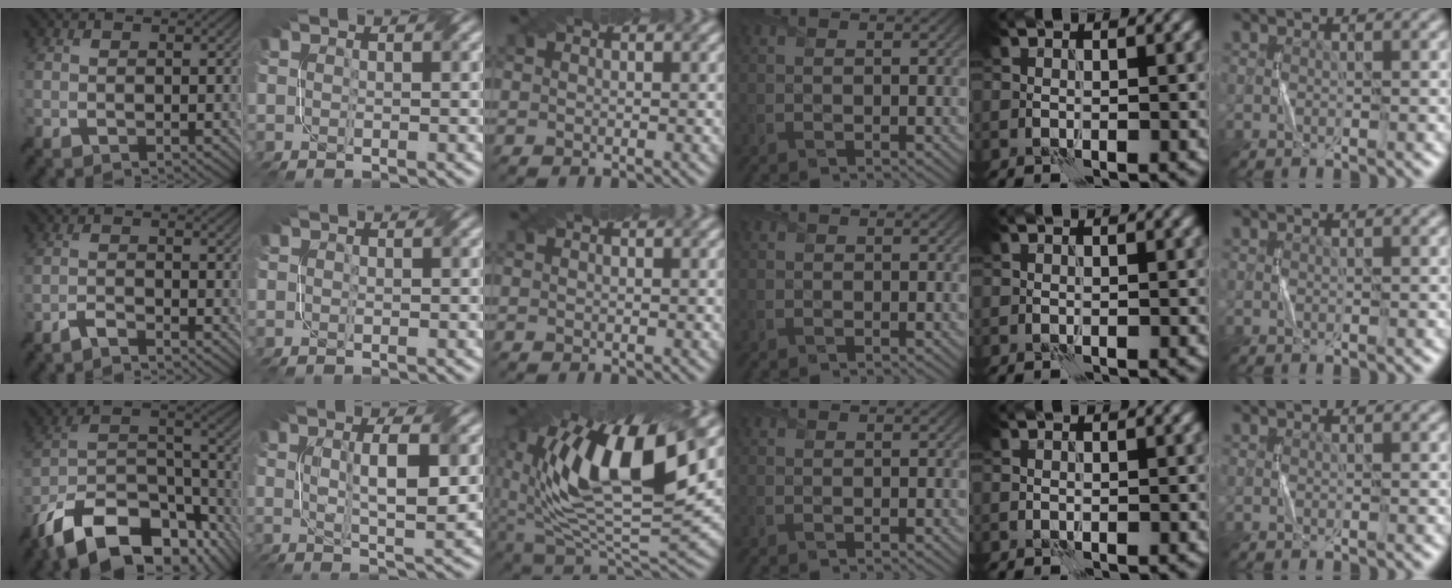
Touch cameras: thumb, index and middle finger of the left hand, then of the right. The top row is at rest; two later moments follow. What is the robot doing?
{"motion": "twist", "object": "screw"}